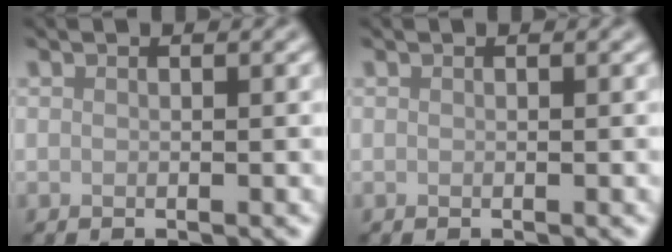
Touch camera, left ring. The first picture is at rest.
{"total": 0.0}